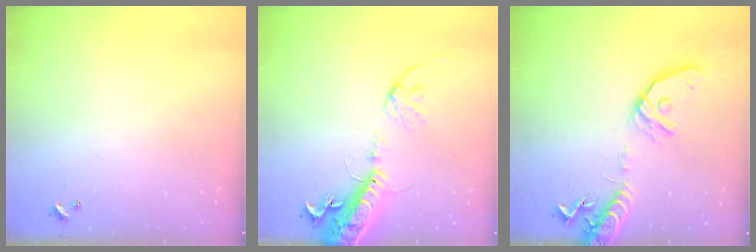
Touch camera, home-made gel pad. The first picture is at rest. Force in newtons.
{"total": 16.6, "press": 16.2, "slide": 3.8}
{"total": 15.4, "press": 15.2, "slide": 2.8}